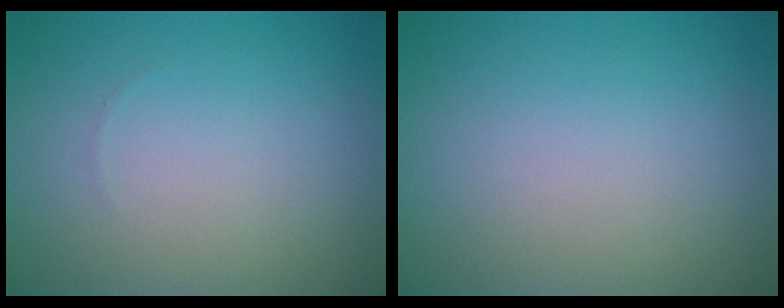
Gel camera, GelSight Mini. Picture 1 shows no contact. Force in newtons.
{"total": 0.0}